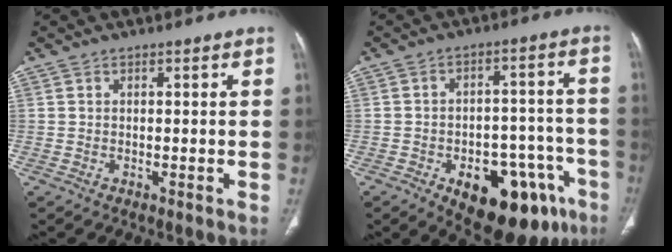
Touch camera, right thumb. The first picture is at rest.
{"total": 18.9, "force": [-9.3, 10.0, 13.1], "torque": [-0.122, 0.055, -0.112]}